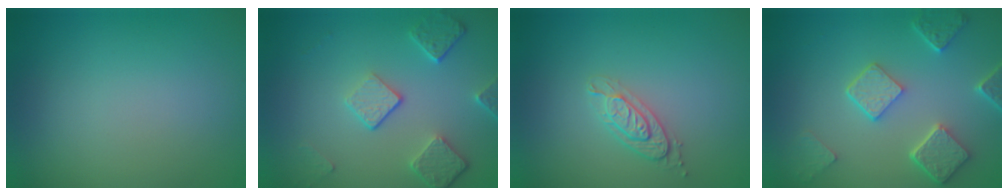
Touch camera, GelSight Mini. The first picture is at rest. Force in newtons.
{"total": 4.0, "press": 3.0, "slide": 2.6}
{"total": 2.1, "press": 2.0, "slide": 0.7}
{"total": 4.8, "press": 3.7, "slide": 3.0}